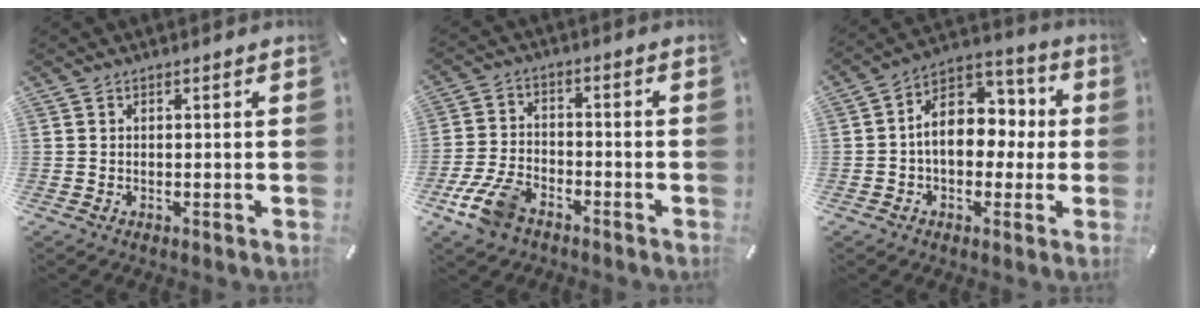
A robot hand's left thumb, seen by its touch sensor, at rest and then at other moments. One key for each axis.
{"total": 9.8, "fx": -6.1, "fy": 5.2, "fz": 5.6, "tx": -0.120, "ty": 0.024, "tz": -0.113}
{"total": 11.9, "fx": 0.0, "fy": 9.2, "fz": 7.5, "tx": -0.124, "ty": -0.001, "tz": 0.001}